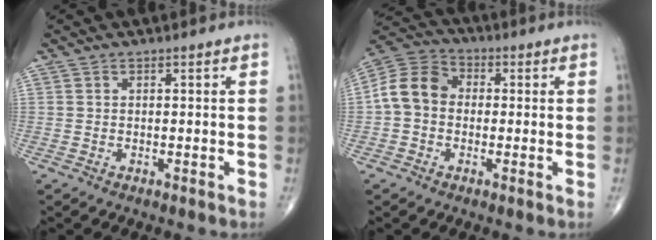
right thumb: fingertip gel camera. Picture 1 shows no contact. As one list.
[{"total": 9.7, "force": [-0.2, 7.7, 5.8], "torque": [-0.098, 0.031, -0.019]}]